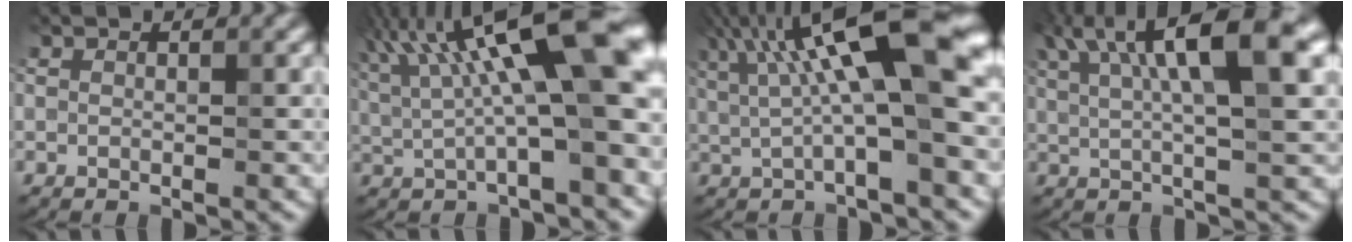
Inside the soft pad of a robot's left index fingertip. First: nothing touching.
{"total": 13.7, "force": [3.0, 3.3, 13.0], "torque": [-0.204, 0.022, 0.060]}
{"total": 12.4, "force": [2.8, 3.2, 11.6], "torque": [-0.182, 0.017, 0.055]}
{"total": 10.5, "force": [3.9, 2.5, 9.5], "torque": [-0.135, 0.018, 0.071]}